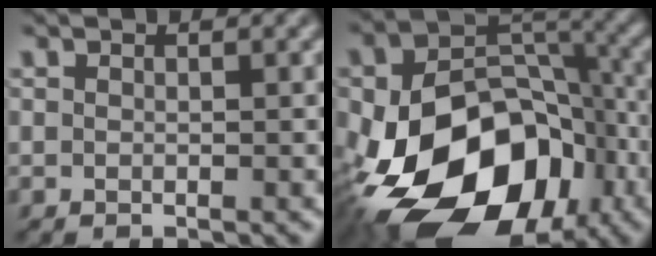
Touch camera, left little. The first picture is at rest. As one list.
[{"total": 19.3, "force": [-8.4, 12.8, 11.7], "torque": [-0.206, -0.013, -0.138]}]